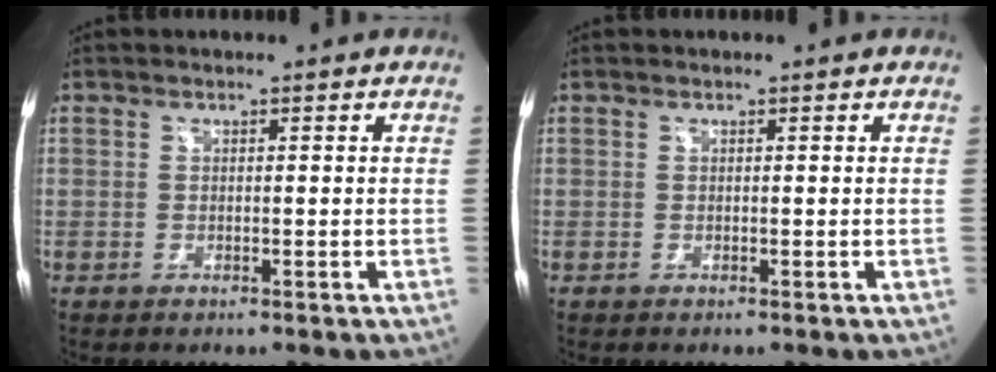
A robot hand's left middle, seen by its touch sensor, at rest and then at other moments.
{"total": 0.0}